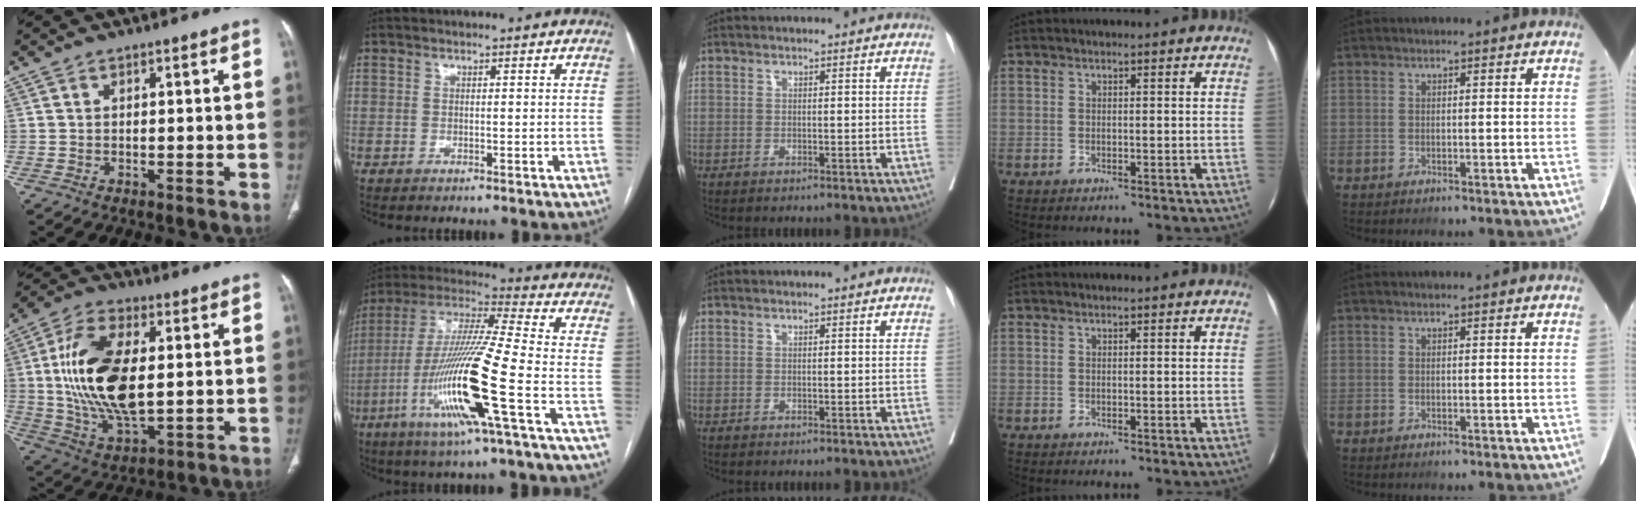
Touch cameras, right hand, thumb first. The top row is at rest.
{"thumb": {"total": 18.9, "force": [1.8, 9.4, 16.3], "torque": [-0.312, -0.009, 0.039]}, "index": {"total": 18.3, "force": [-6.2, -0.6, 17.2], "torque": [-0.352, -0.019, -0.126]}}